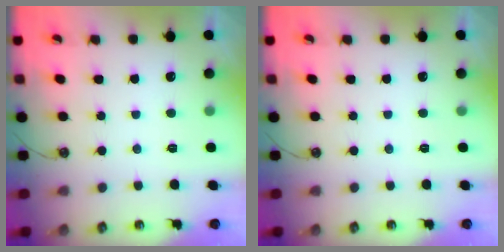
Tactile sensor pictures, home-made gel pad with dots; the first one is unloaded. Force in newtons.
{"total": 0.0}